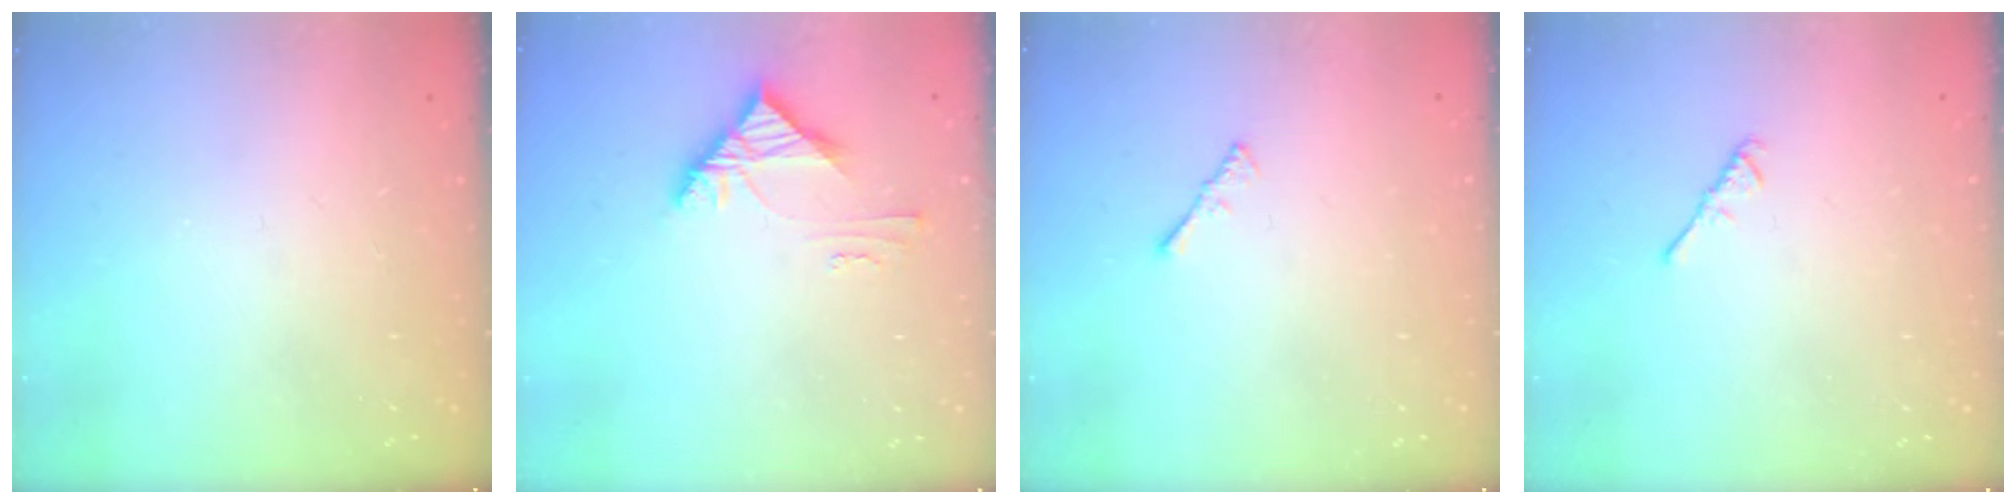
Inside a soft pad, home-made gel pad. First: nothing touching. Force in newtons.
{"total": 4.3, "press": 4.3, "slide": 0.5}
{"total": 1.5, "press": 1.4, "slide": 0.4}
{"total": 2.6, "press": 2.6, "slide": 0.6}